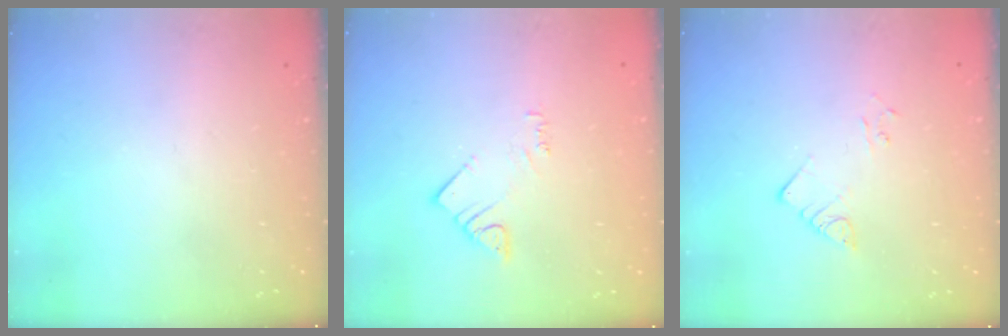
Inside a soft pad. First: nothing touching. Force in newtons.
{"total": 3.3, "press": 3.2, "slide": 0.6}
{"total": 2.2, "press": 2.2, "slide": 0.2}